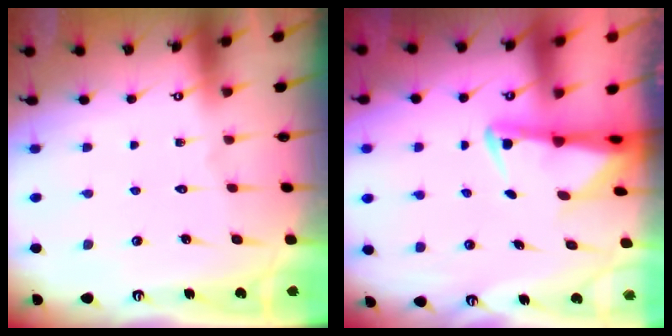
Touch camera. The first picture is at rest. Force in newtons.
{"total": 2.9, "press": 2.9, "slide": 0.6}